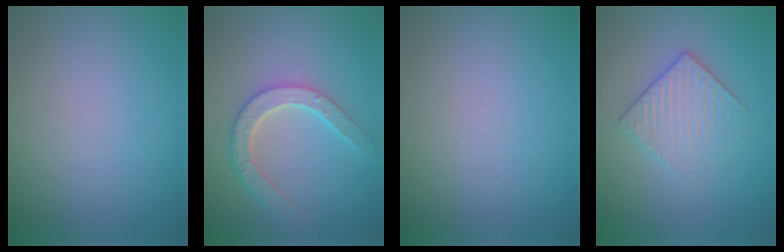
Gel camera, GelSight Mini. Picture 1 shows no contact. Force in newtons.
{"total": 5.0, "press": 4.1, "slide": 3.0}
{"total": 0.0}
{"total": 3.4, "press": 3.2, "slide": 1.3}